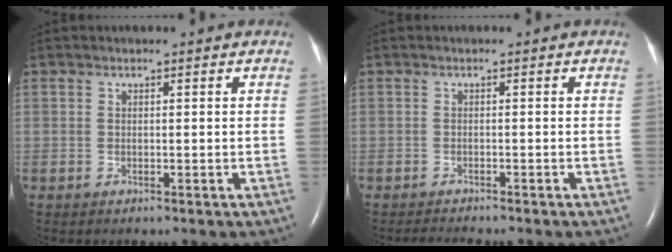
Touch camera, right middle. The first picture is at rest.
{"total": 2.4, "force": [-2.3, -0.3, 0.7], "torque": [-0.018, -0.010, -0.033]}